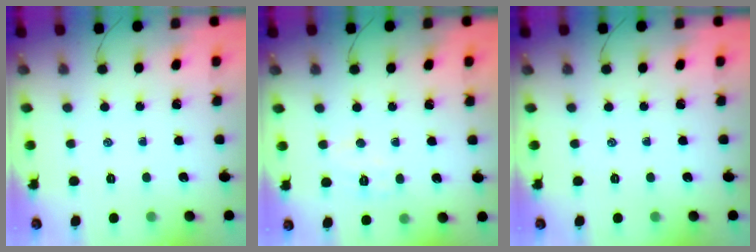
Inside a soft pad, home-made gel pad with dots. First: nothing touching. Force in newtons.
{"total": 5.6, "press": 5.5, "slide": 1.0}
{"total": 0.0}